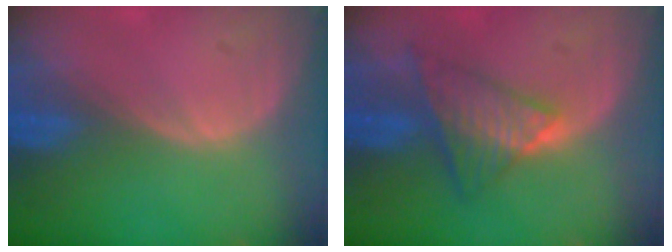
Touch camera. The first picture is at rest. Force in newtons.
{"total": 7.0, "press": 6.6, "slide": 2.5}